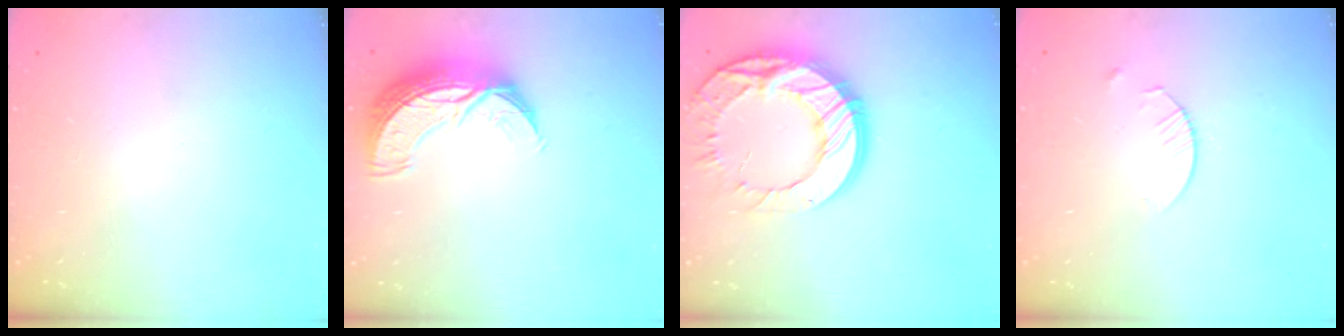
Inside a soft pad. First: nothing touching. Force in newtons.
{"total": 10.8, "press": 10.7, "slide": 1.0}
{"total": 21.8, "press": 21.7, "slide": 1.9}
{"total": 2.4, "press": 2.4, "slide": 0.3}